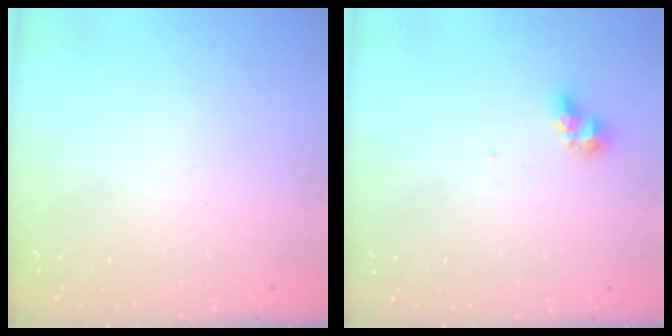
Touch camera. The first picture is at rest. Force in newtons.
{"total": 6.4, "press": 6.3, "slide": 0.5}